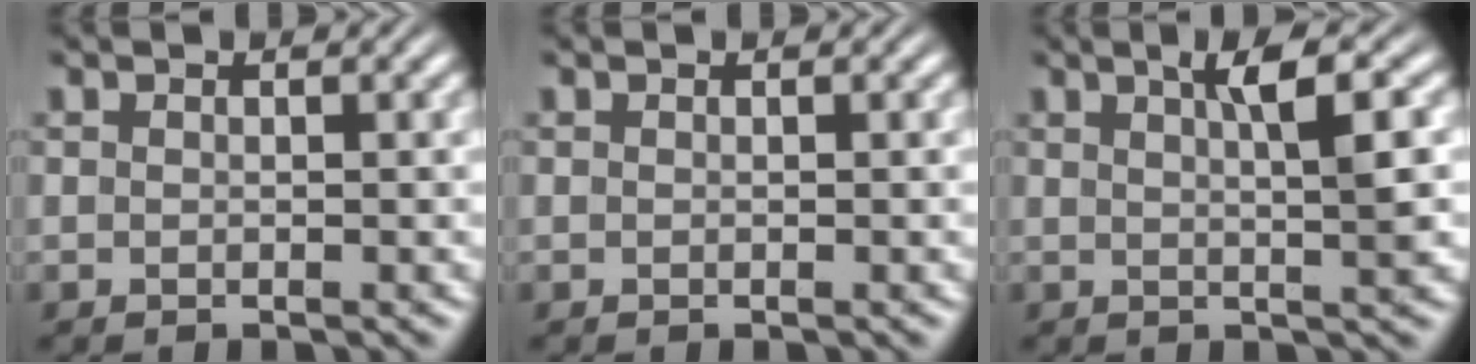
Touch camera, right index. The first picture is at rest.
{"total": 0.0}
{"total": 3.7, "force": [1.3, 0.1, 3.4], "torque": [-0.050, 0.002, 0.023]}